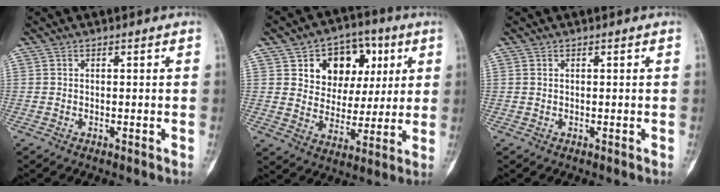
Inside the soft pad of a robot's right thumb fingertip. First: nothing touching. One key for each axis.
{"total": 14.1, "fx": 5.1, "fy": 10.6, "fz": 7.8, "tx": -0.063, "ty": -0.006, "tz": 0.083}
{"total": 0.0}